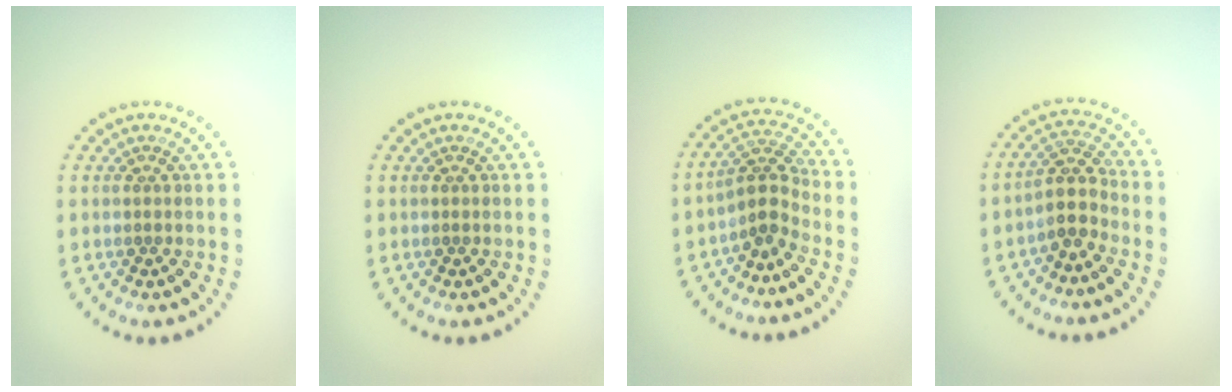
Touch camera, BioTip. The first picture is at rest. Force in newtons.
{"total": 0.0}
{"total": 2.9, "press": 2.0, "slide": 2.1}
{"total": 2.9, "press": 2.2, "slide": 1.9}